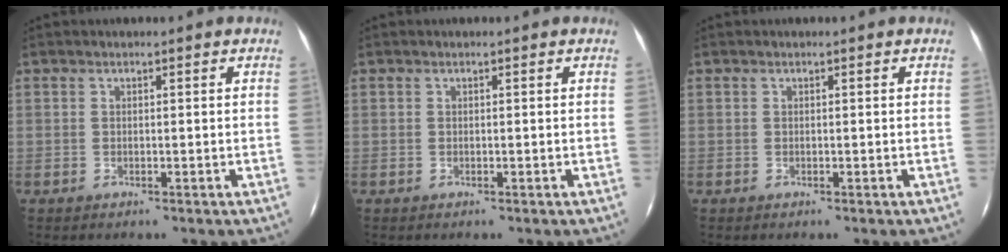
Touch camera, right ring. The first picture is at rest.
{"total": 0.0}
{"total": 0.0}